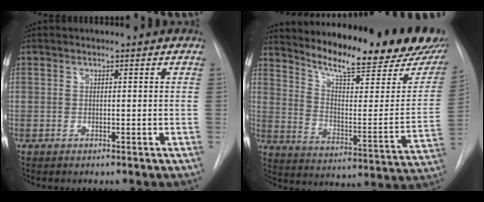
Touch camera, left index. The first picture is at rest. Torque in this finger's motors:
{"motor_torque": [0.46, -0.70, 0.19, 0.06]}